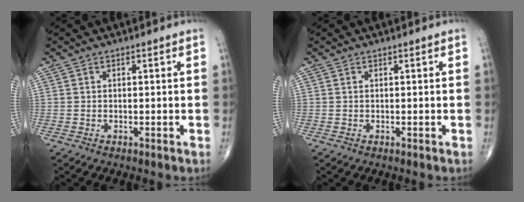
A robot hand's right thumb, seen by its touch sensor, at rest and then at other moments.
{"total": 0.0}